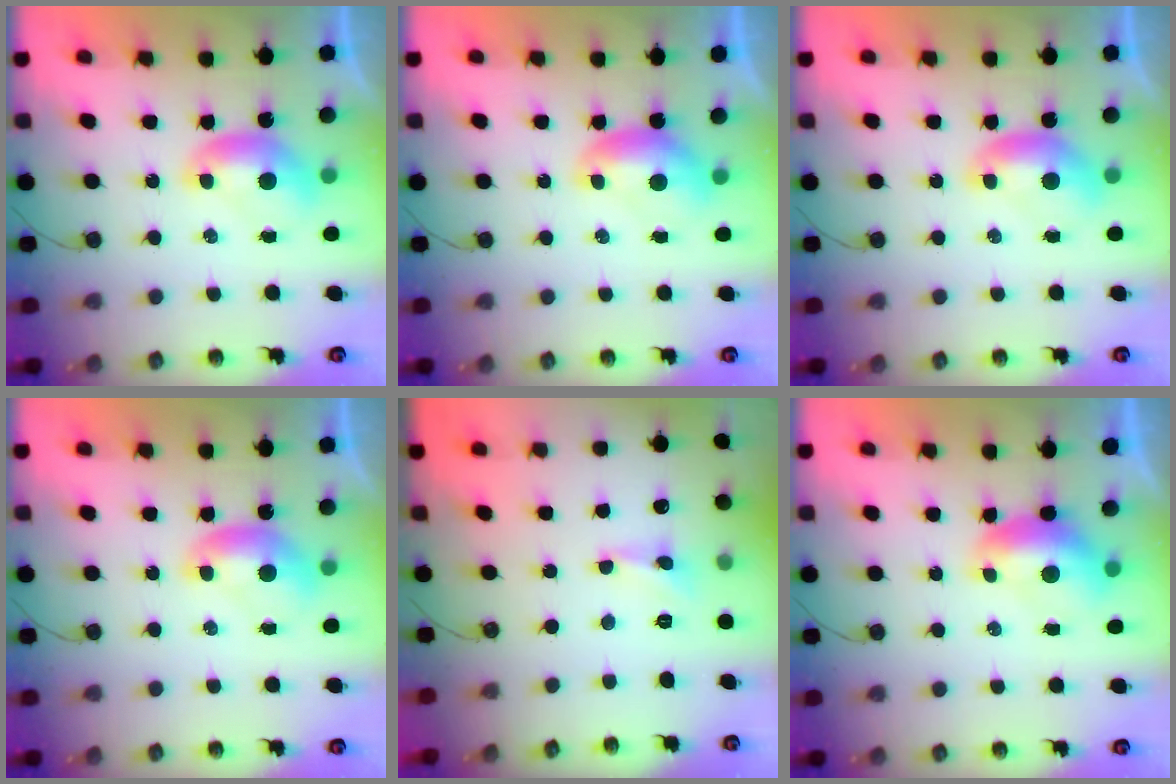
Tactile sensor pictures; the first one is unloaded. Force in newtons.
{"total": 0.6, "press": 0.6, "slide": 0.2}
{"total": 0.0}
{"total": 0.0}
{"total": 1.7, "press": 1.6, "slide": 0.5}
{"total": 1.3, "press": 1.0, "slide": 0.8}